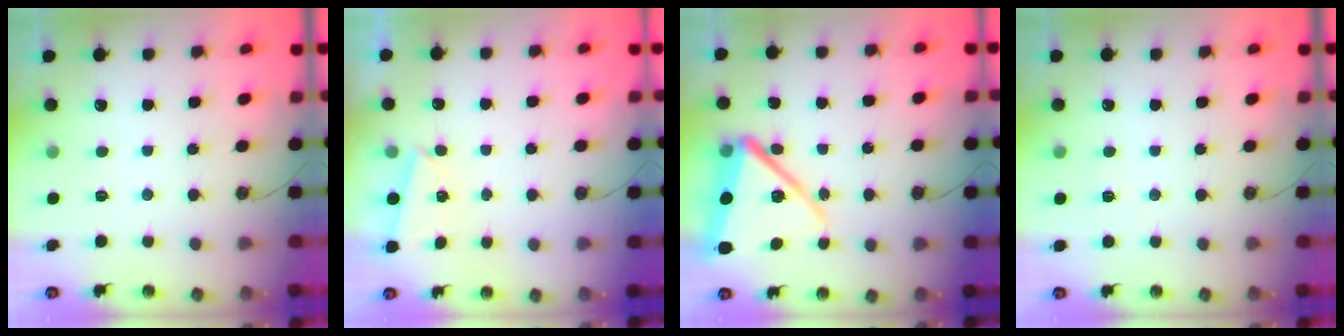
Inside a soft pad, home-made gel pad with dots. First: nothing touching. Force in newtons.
{"total": 2.1, "press": 1.7, "slide": 1.3}
{"total": 16.5, "press": 16.4, "slide": 2.2}
{"total": 2.7, "press": 2.6, "slide": 0.7}